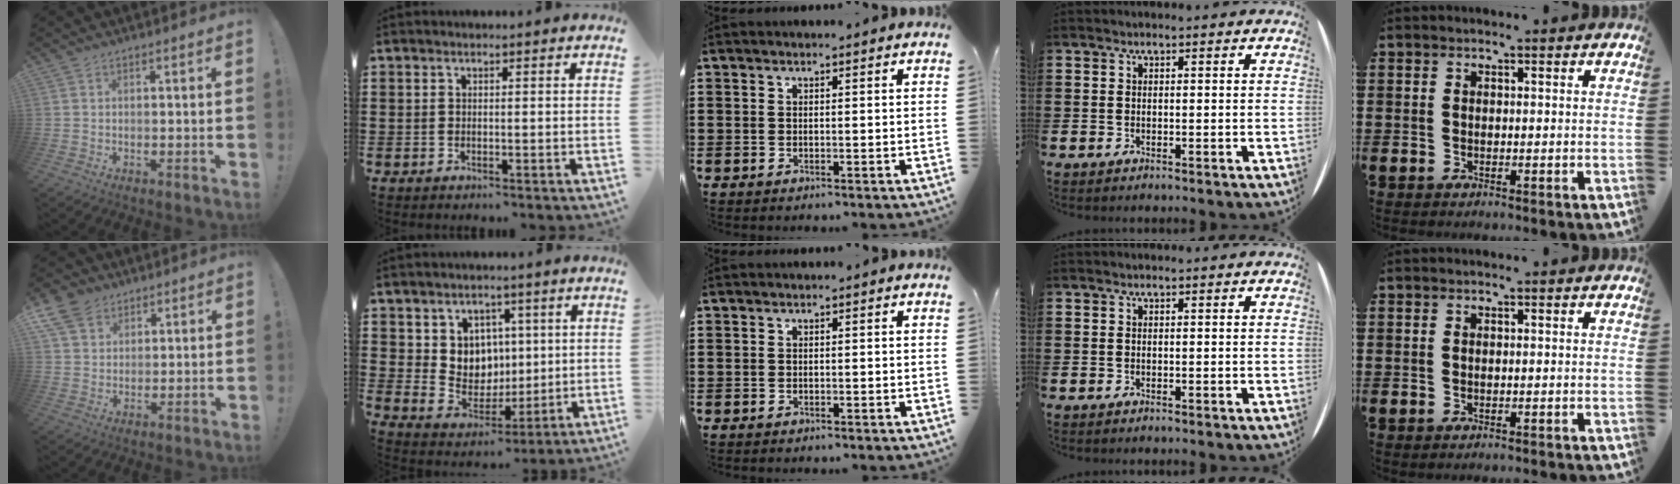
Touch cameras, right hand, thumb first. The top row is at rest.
{"thumb": {"total": 8.9, "force": [5.6, 6.3, 3.0], "torque": [-0.049, -0.028, 0.112]}, "index": {"total": 6.9, "force": [2.8, 6.2, 1.1], "torque": [-0.044, -0.013, 0.053]}}